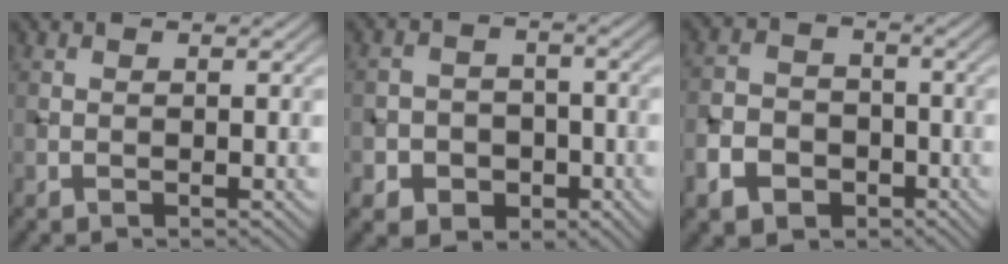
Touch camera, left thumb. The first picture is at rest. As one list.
[{"total": 5.3, "force": [-2.4, 4.4, 1.7], "torque": [-0.020, 0.000, -0.058]}, {"total": 6.7, "force": [-3.7, 4.9, 2.8], "torque": [-0.069, -0.010, -0.077]}]